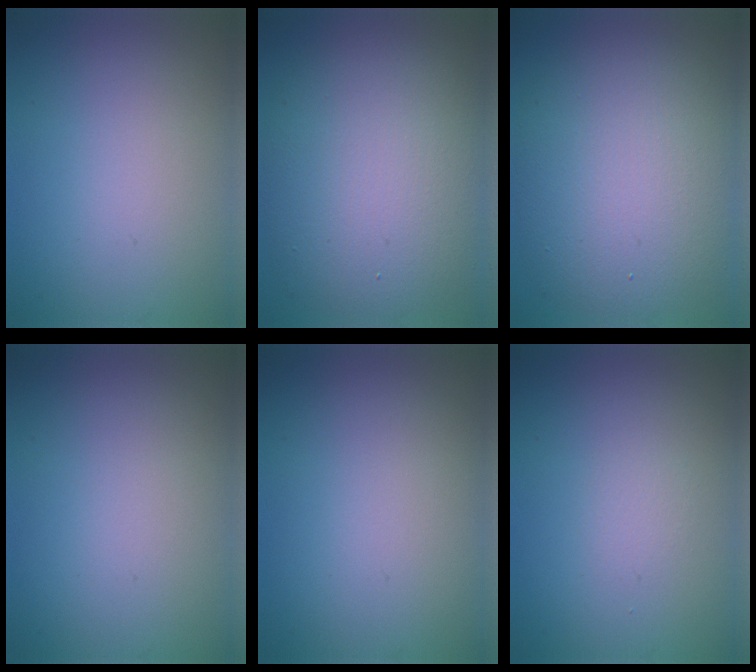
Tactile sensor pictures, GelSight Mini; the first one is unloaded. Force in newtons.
{"total": 10.8, "press": 10.7, "slide": 0.6}
{"total": 10.8, "press": 10.8, "slide": 0.3}
{"total": 0.0}
{"total": 0.0}
{"total": 0.8, "press": 0.8, "slide": 0.1}